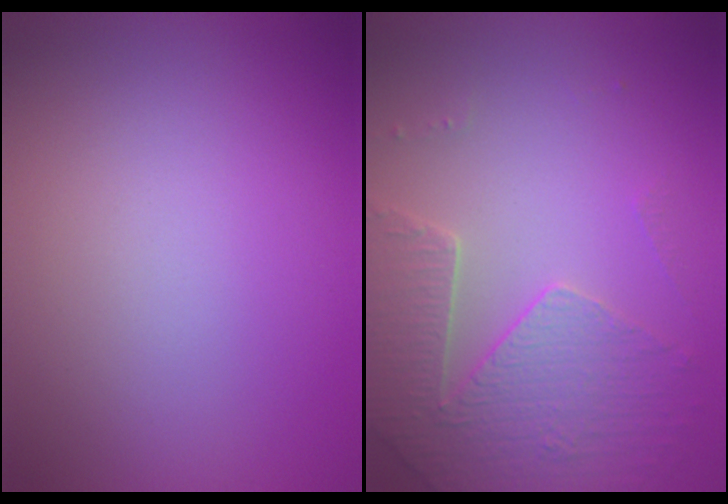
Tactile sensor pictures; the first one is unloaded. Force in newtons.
{"total": 4.1, "press": 4.0, "slide": 1.0}